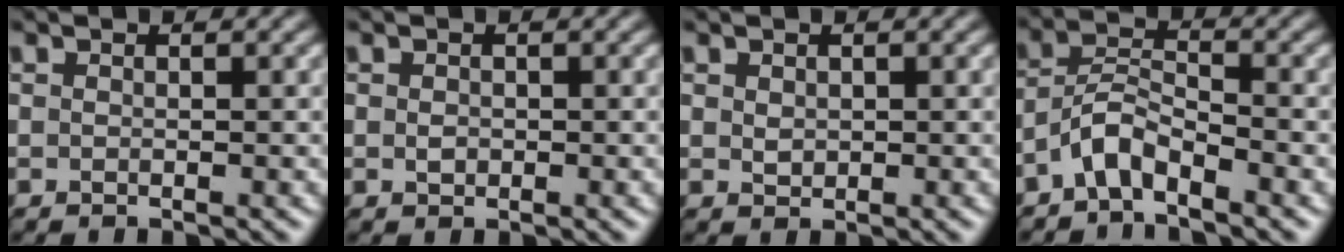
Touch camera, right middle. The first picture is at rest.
{"total": 0.7, "force": [0.0, 0.6, 0.4], "torque": [-0.008, -0.002, -0.002]}
{"total": 0.9, "force": [0.3, 0.7, 0.5], "torque": [-0.011, -0.001, 0.006]}
{"total": 3.1, "force": [-2.3, 0.9, 1.8], "torque": [-0.036, 0.014, -0.055]}